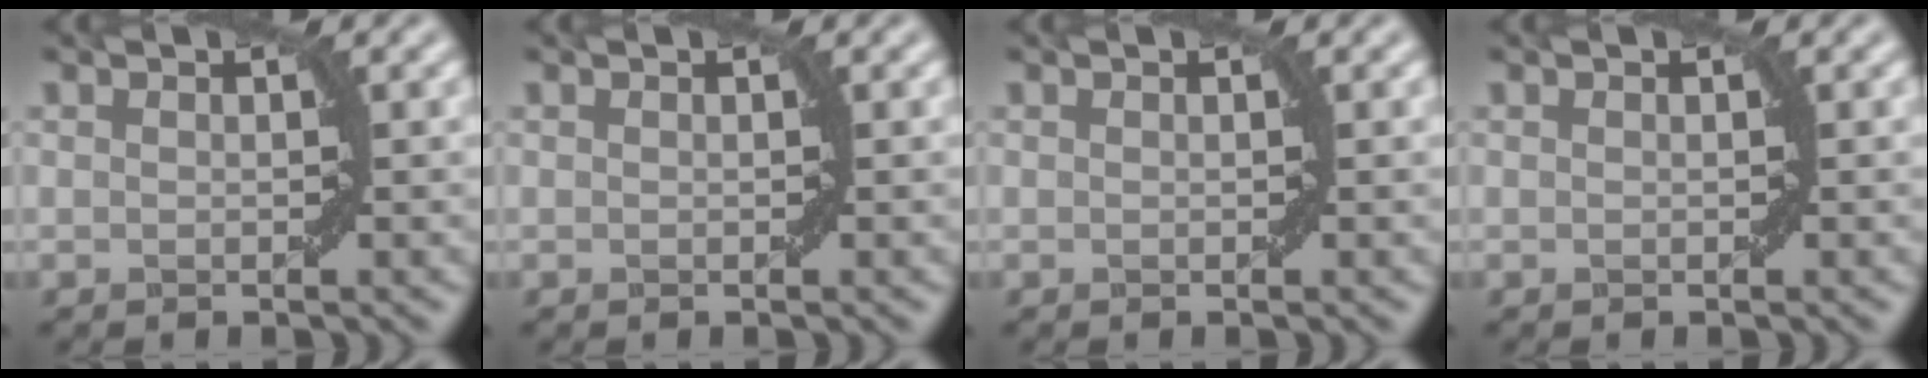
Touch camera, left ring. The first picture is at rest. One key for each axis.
{"total": 0.0}
{"total": 0.0}
{"total": 0.0}